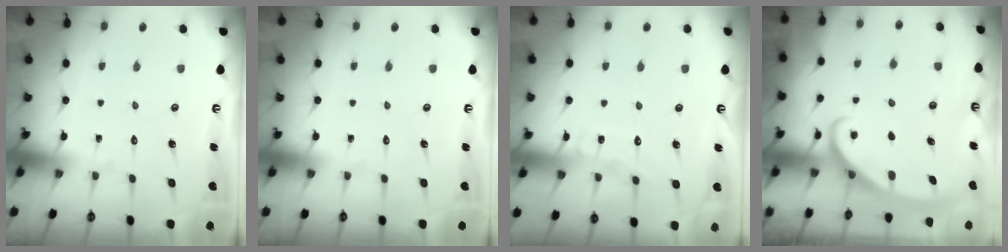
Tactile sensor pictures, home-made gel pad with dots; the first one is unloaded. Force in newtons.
{"total": 0.0}
{"total": 6.3, "press": 6.3, "slide": 0.6}
{"total": 2.8, "press": 2.8, "slide": 0.4}